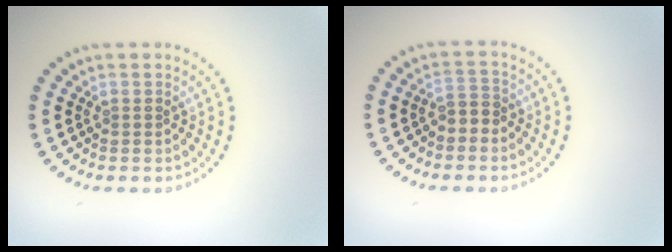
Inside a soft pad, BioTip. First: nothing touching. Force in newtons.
{"total": 1.7, "press": 1.4, "slide": 0.9}